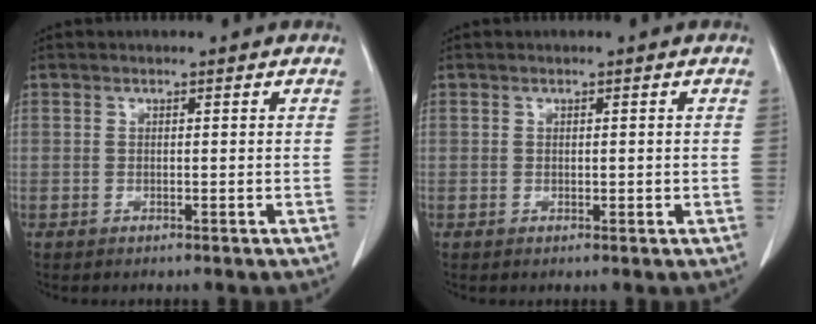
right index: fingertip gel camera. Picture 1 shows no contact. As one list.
[{"total": 0.8, "force": [0.0, 0.4, 0.7], "torque": [-0.012, -0.002, 0.003]}]